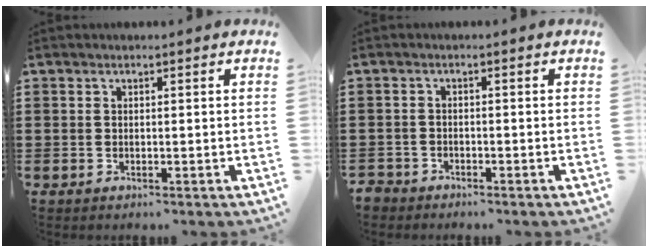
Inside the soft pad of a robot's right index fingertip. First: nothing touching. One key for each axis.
{"total": 2.0, "fx": -1.9, "fy": 0.8, "fz": -0.2, "tx": -0.003, "ty": 0.001, "tz": -0.043}